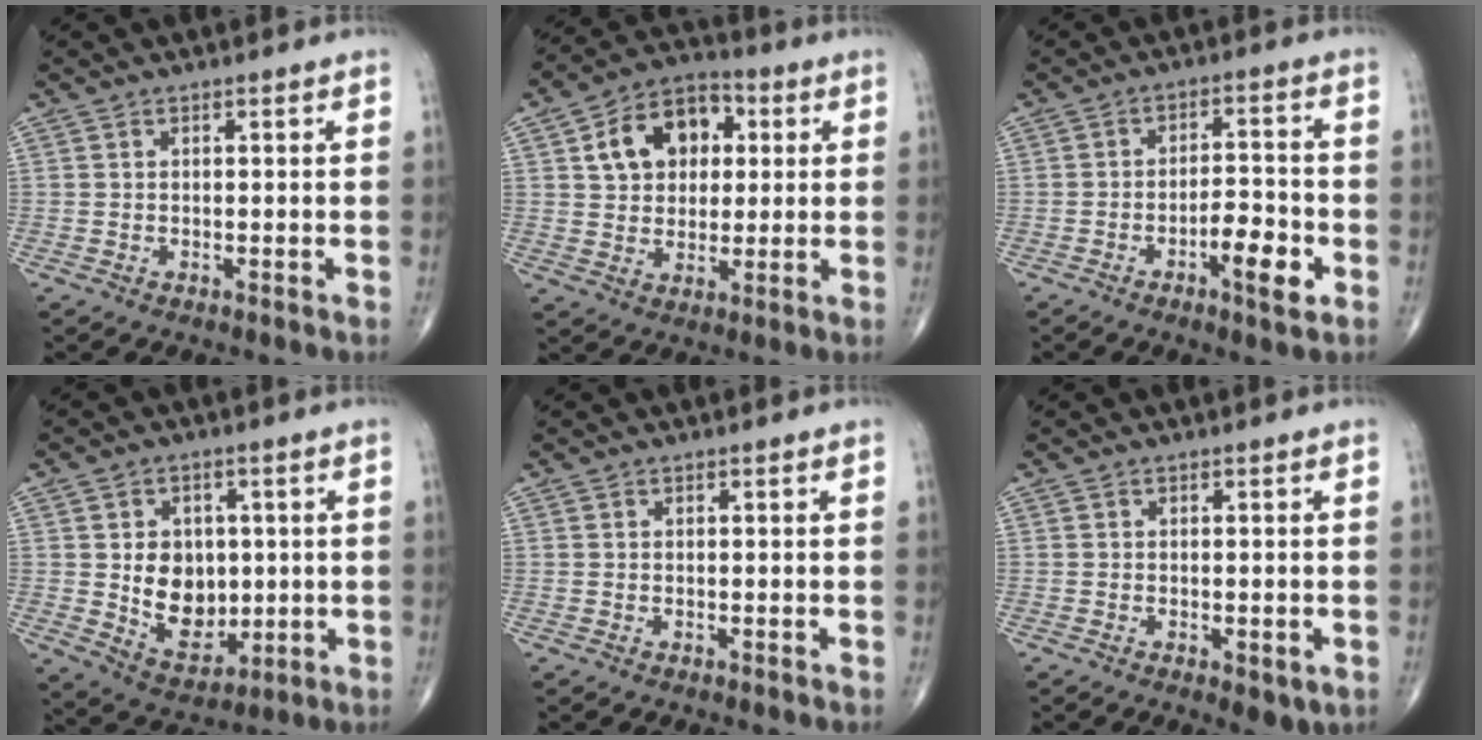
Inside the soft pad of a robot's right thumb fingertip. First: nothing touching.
{"total": 13.0, "force": [3.5, 9.4, 8.3], "torque": [-0.101, 0.008, 0.051]}
{"total": 7.6, "force": [-3.2, 2.3, 6.6], "torque": [-0.095, 0.020, -0.050]}
{"total": 11.4, "force": [0.3, 8.5, 7.5], "torque": [-0.072, -0.010, 0.024]}
{"total": 0.0}
{"total": 3.6, "force": [-1.2, 1.5, 3.1], "torque": [-0.032, -0.003, -0.008]}